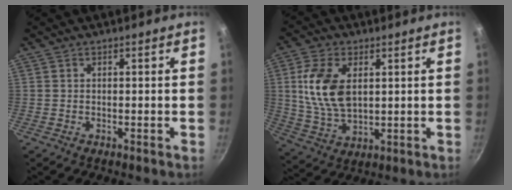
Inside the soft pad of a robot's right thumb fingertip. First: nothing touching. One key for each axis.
{"total": 12.3, "fx": 2.6, "fy": 7.3, "fz": 9.6, "tx": -0.179, "ty": -0.014, "tz": 0.056}